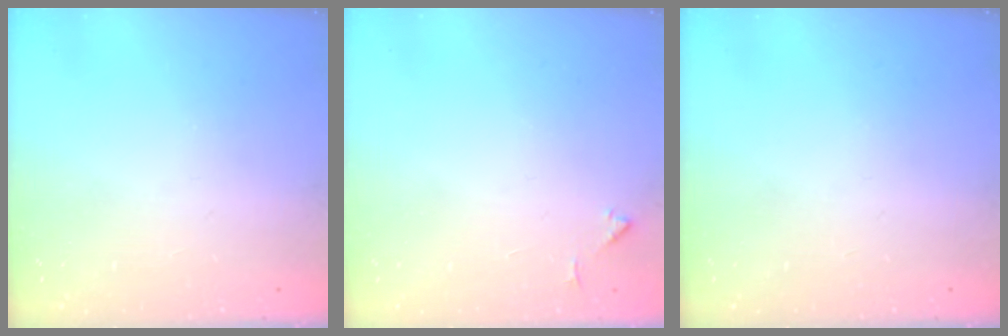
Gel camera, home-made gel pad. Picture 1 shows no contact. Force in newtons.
{"total": 3.5, "press": 3.5, "slide": 0.5}
{"total": 0.0}